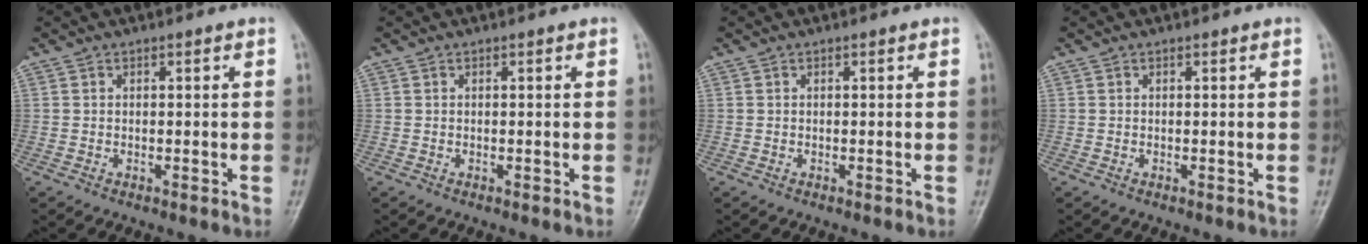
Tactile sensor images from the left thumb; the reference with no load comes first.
{"total": 0.0}
{"total": 0.0}
{"total": 0.0}